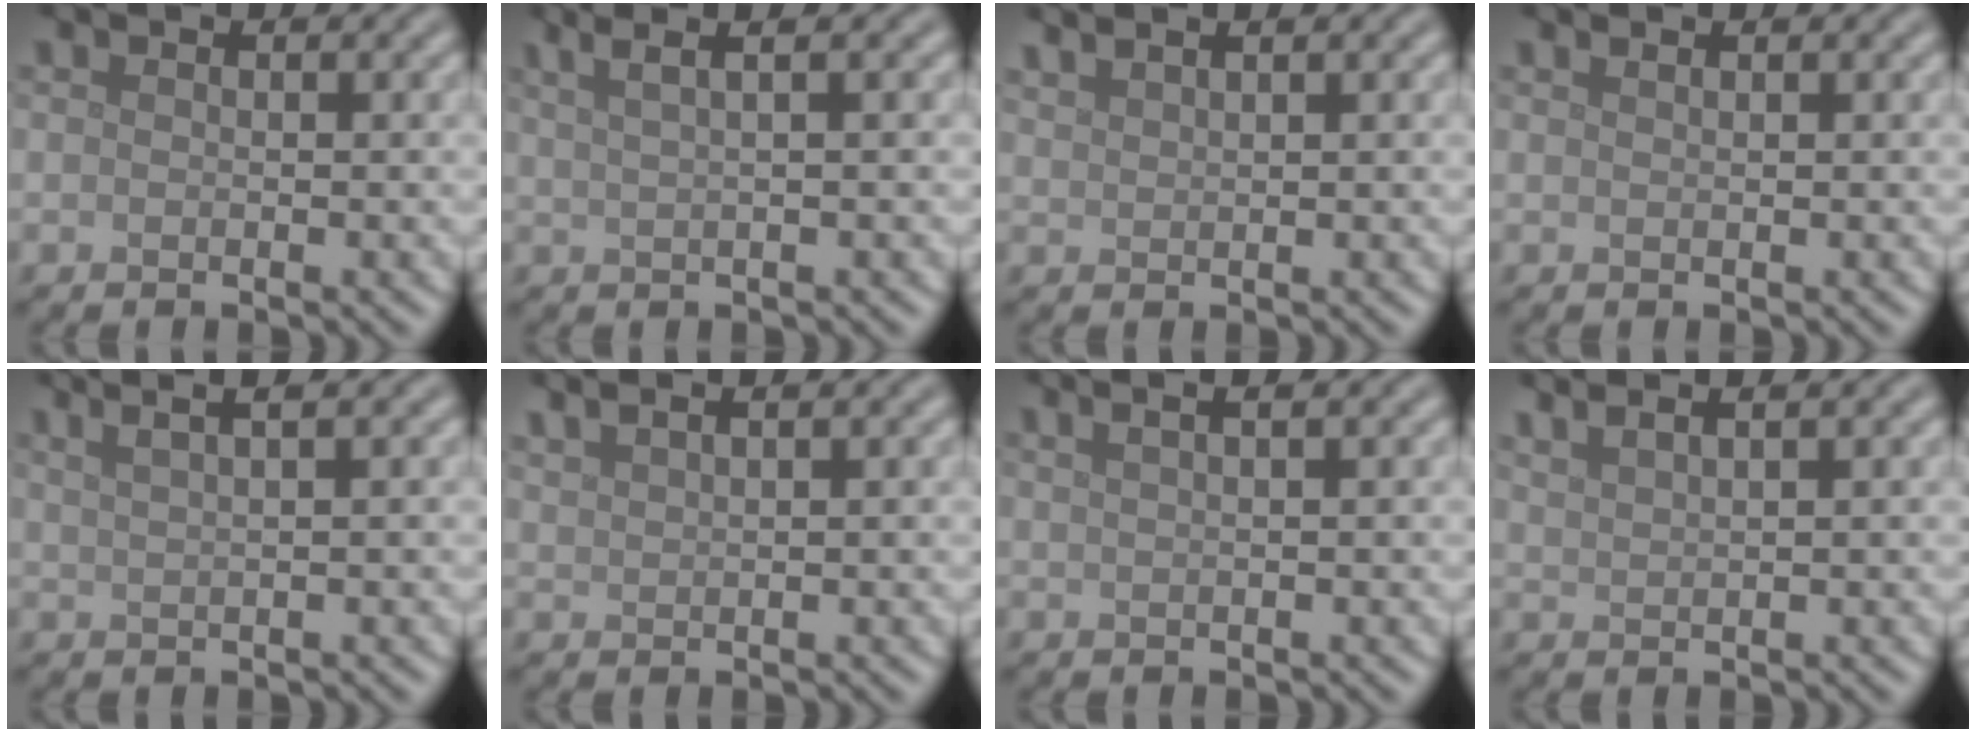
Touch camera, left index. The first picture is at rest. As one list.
[{"total": 5.4, "force": [3.4, 2.0, 3.8], "torque": [-0.041, 0.031, 0.022]}, {"total": 2.5, "force": [2.0, 0.7, 1.3], "torque": [-0.008, 0.009, 0.018]}, {"total": 1.0, "force": [0.7, 0.4, 0.5], "torque": [-0.003, -0.001, 0.004]}, {"total": 5.5, "force": [3.4, 2.2, 3.6], "torque": [-0.031, 0.036, 0.023]}, {"total": 3.4, "force": [2.5, 1.2, 2.0], "torque": [-0.017, 0.019, 0.019]}, {"total": 4.3, "force": [2.4, 2.1, 2.9], "torque": [-0.019, 0.031, 0.004]}, {"total": 4.5, "force": [3.2, 1.7, 2.6], "torque": [-0.018, 0.030, 0.022]}]